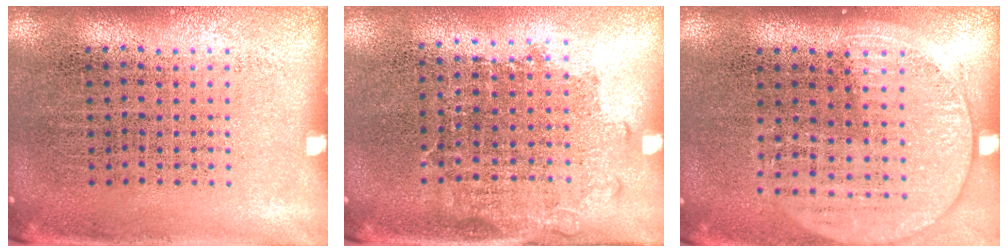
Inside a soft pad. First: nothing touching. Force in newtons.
{"total": 1.3, "press": 1.1, "slide": 0.8}
{"total": 1.5, "press": 1.4, "slide": 0.5}